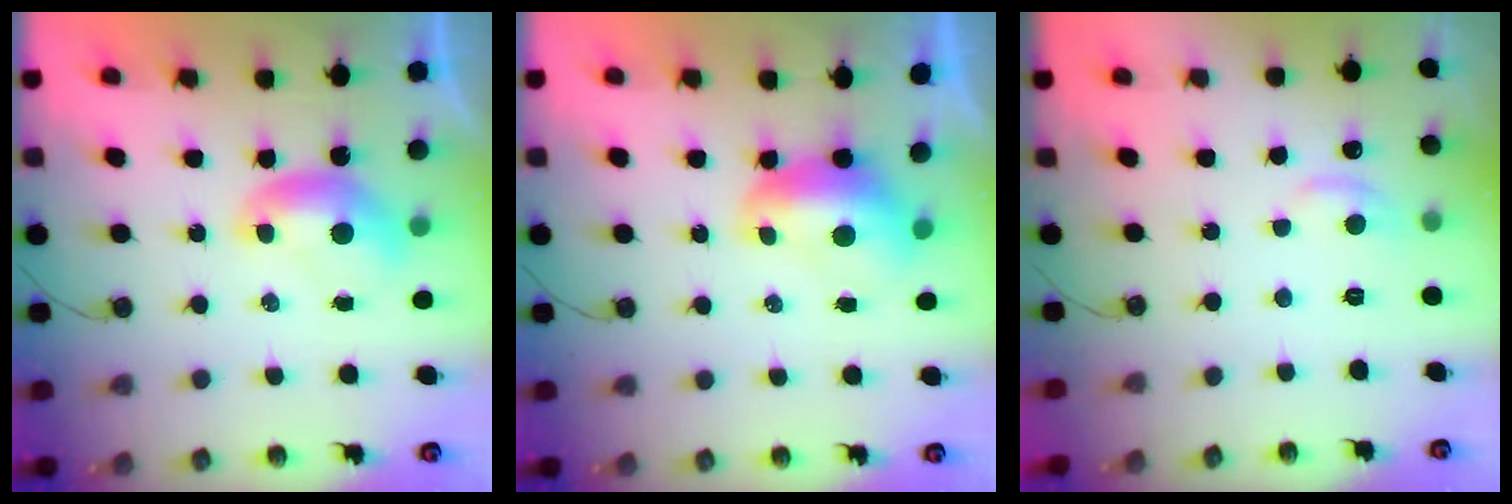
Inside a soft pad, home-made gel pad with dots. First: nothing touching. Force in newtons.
{"total": 1.7, "press": 1.5, "slide": 0.8}
{"total": 1.8, "press": 1.5, "slide": 1.0}